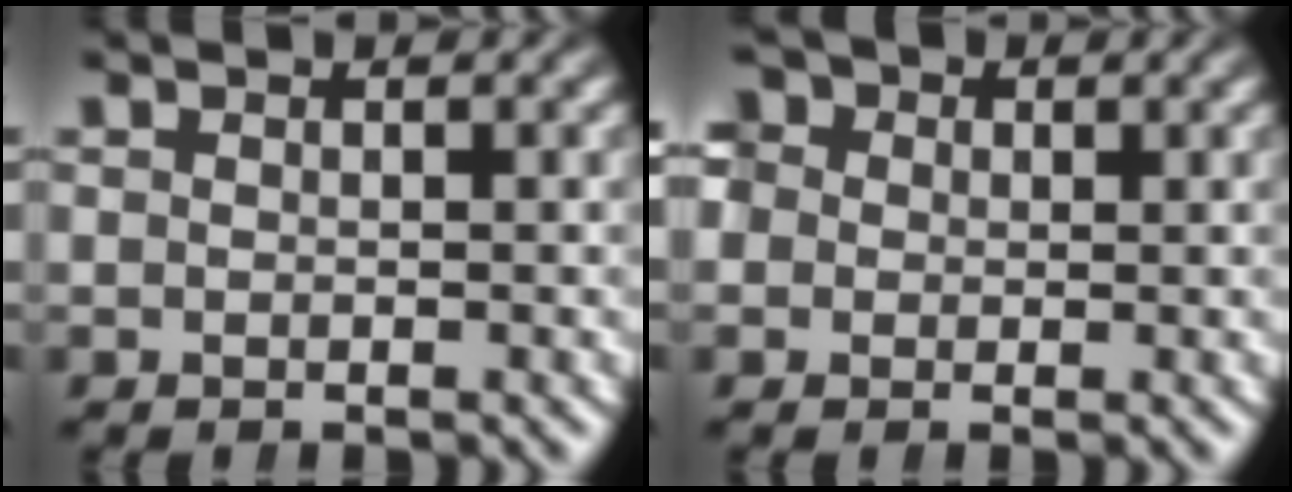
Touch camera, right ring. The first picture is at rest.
{"total": 7.9, "force": [1.1, 7.0, 3.4], "torque": [-0.071, 0.007, 0.003]}